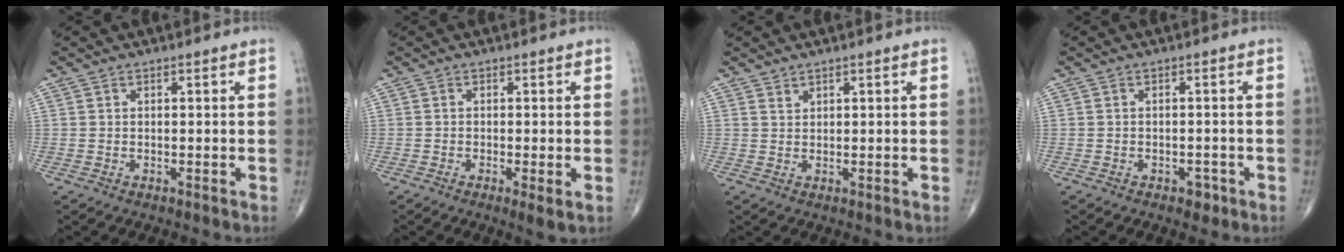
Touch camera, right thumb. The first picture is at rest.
{"total": 2.6, "force": [-0.8, 0.4, 2.5], "torque": [-0.050, -0.011, -0.016]}
{"total": 1.0, "force": [0.9, 0.3, 0.2], "torque": [0.004, -0.008, 0.016]}
{"total": 2.1, "force": [-1.2, 1.3, 1.1], "torque": [-0.006, 0.004, -0.014]}